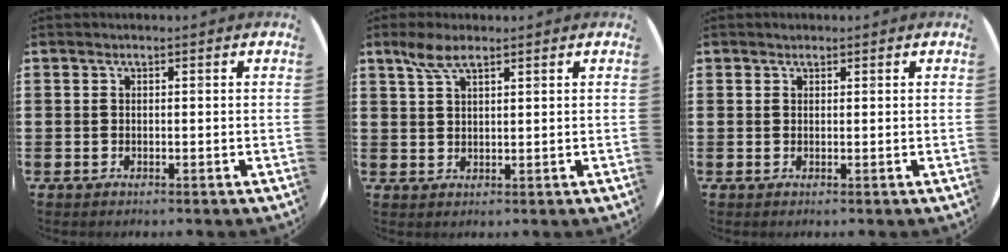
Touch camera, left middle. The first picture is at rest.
{"total": 4.2, "force": [2.8, 1.4, 2.8], "torque": [-0.061, 0.006, 0.051]}
{"total": 0.6, "force": [0.5, 0.2, -0.1], "torque": [0.002, 0.004, 0.010]}